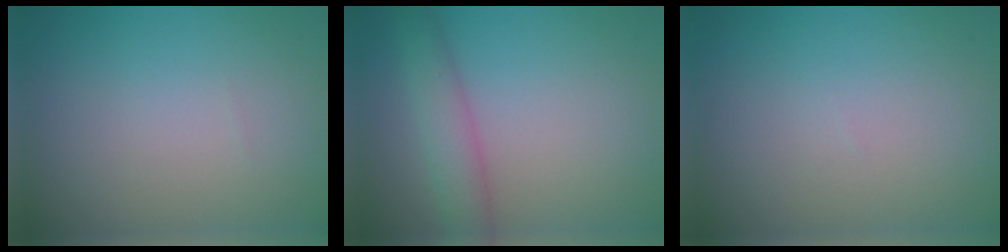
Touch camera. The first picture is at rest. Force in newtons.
{"total": 3.5, "press": 3.5, "slide": 0.1}
{"total": 0.0}